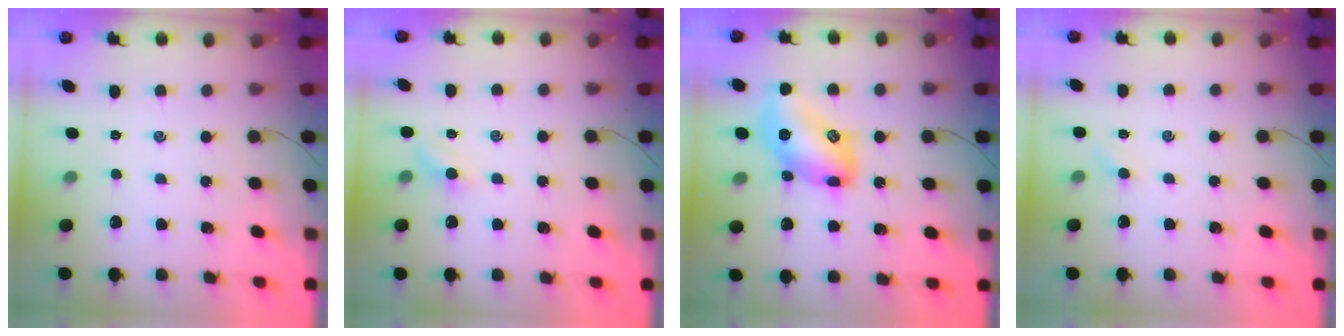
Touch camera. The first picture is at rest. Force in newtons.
{"total": 3.9, "press": 3.8, "slide": 1.2}
{"total": 16.2, "press": 16.2, "slide": 0.6}
{"total": 2.6, "press": 2.5, "slide": 0.8}